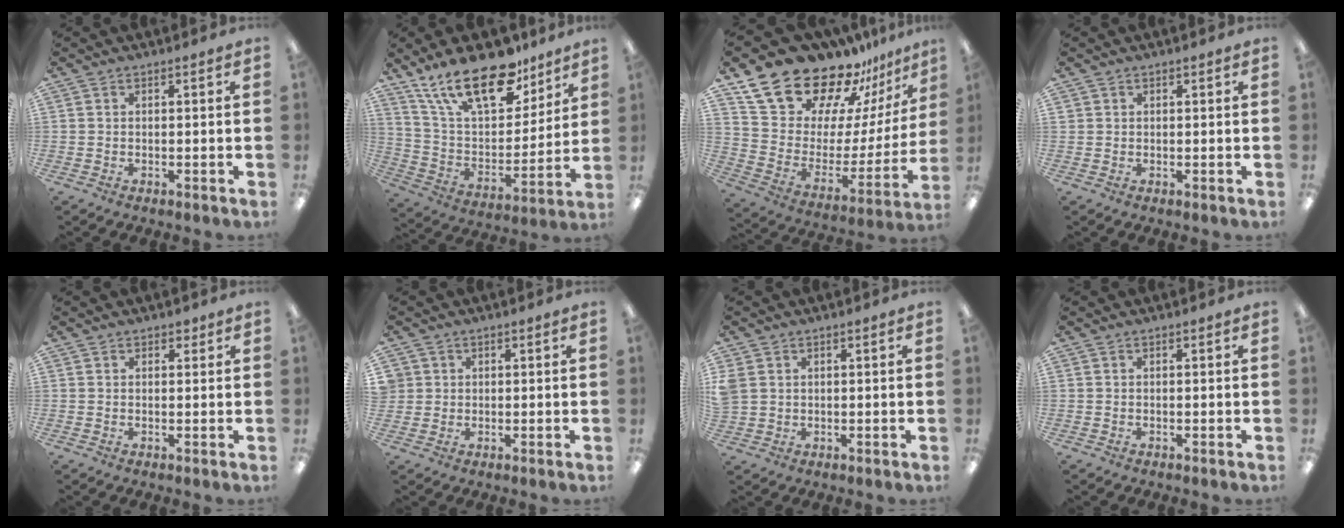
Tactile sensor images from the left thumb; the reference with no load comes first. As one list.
[{"total": 22.5, "force": [15.7, 9.9, 12.8], "torque": [-0.235, -0.087, 0.277]}, {"total": 24.4, "force": [19.4, 11.2, 9.4], "torque": [-0.153, -0.144, 0.358]}, {"total": 0.8, "force": [0.4, 0.7, 0.0], "torque": [-0.001, 0.003, 0.006]}, {"total": 1.5, "force": [1.0, 0.9, 0.4], "torque": [0.001, 0.000, 0.017]}, {"total": 2.7, "force": [0.8, 2.5, -0.2], "torque": [0.003, 0.002, 0.013]}, {"total": 3.4, "force": [1.2, 2.9, 1.4], "torque": [-0.029, 0.005, 0.025]}, {"total": 0.0}]